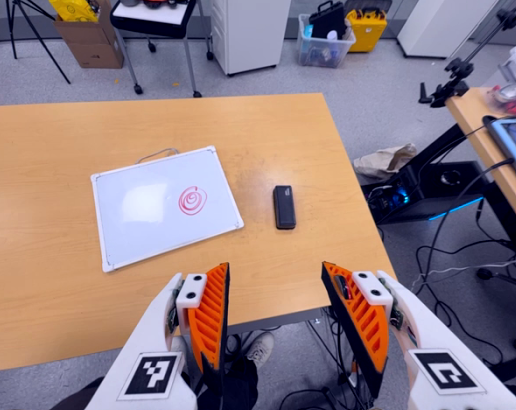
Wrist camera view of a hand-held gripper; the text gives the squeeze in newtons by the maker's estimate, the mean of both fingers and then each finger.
{"total": 0.0}